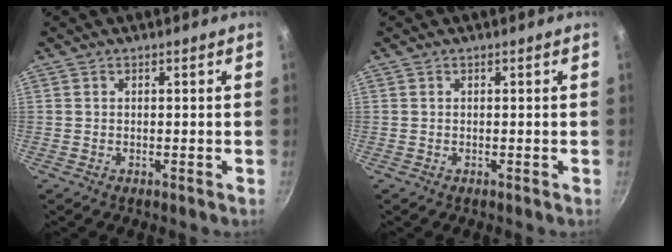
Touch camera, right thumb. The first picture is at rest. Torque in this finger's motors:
{"motor_torque": [0.04, 0.16, -0.18, -0.28, 0.01]}